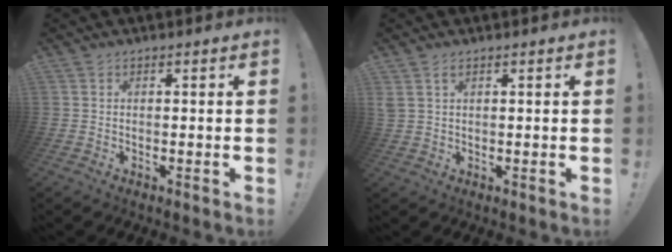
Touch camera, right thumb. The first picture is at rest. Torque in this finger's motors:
{"motor_torque": [-0.02, 0.03, 0.37, -0.05, 0.00]}